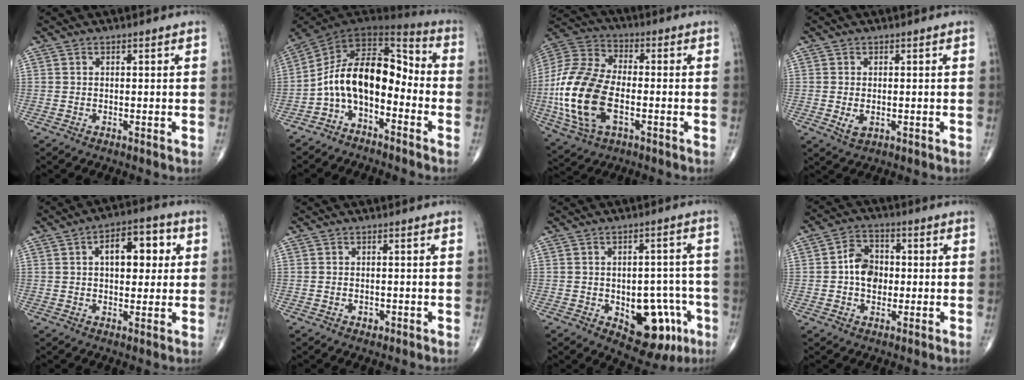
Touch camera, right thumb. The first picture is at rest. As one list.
[{"total": 14.1, "force": [-4.2, 8.0, 10.8], "torque": [-0.161, 0.097, -0.089]}, {"total": 20.2, "force": [-4.0, 11.2, 16.3], "torque": [-0.357, 0.011, -0.073]}, {"total": 2.6, "force": [-0.4, 1.6, 2.0], "torque": [-0.034, -0.005, -0.002]}, {"total": 10.4, "force": [2.4, 5.8, 8.3], "torque": [-0.088, 0.015, 0.030]}, {"total": 1.4, "force": [-0.6, 1.1, 0.8], "torque": [-0.009, 0.004, -0.006]}, {"total": 14.1, "force": [-5.1, 8.1, 10.4], "torque": [-0.090, 0.031, -0.055]}, {"total": 7.3, "force": [-0.2, 5.6, 4.7], "torque": [-0.054, 0.016, -0.011]}]